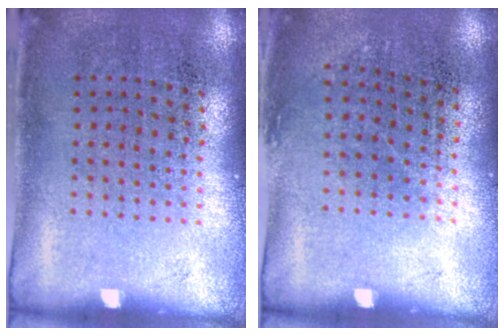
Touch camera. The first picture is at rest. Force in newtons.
{"total": 0.8, "press": 0.7, "slide": 0.5}